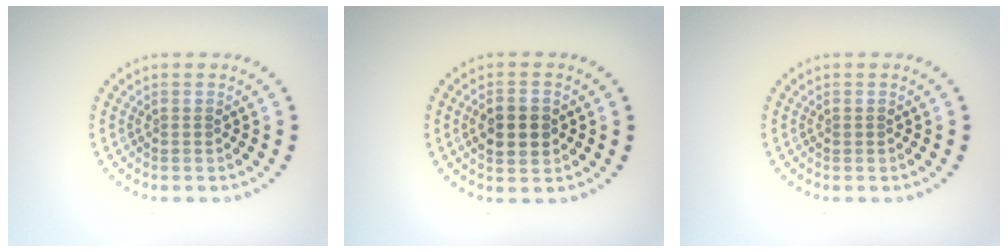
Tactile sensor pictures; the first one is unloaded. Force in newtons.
{"total": 4.1, "press": 4.1, "slide": 0.3}
{"total": 0.0}